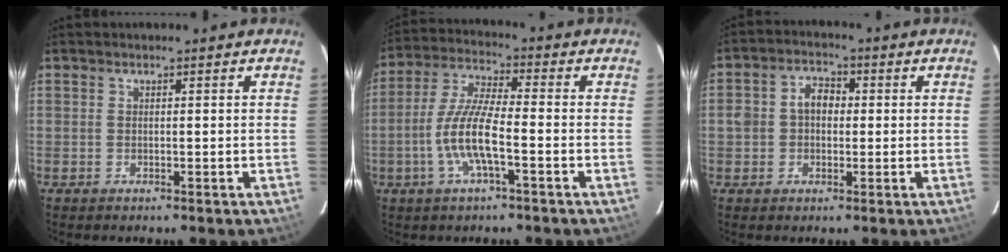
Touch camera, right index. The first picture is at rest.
{"total": 10.1, "force": [-3.3, 1.8, 9.4], "torque": [-0.198, 0.000, -0.065]}
{"total": 5.2, "force": [-0.1, 4.3, 3.0], "torque": [-0.060, 0.020, 0.000]}